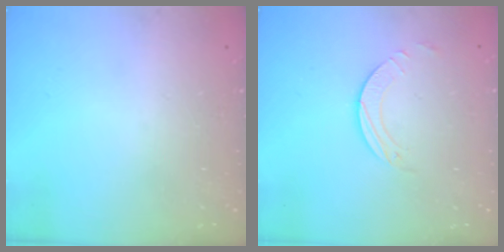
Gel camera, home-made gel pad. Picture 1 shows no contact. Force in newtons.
{"total": 2.5, "press": 2.5, "slide": 0.2}